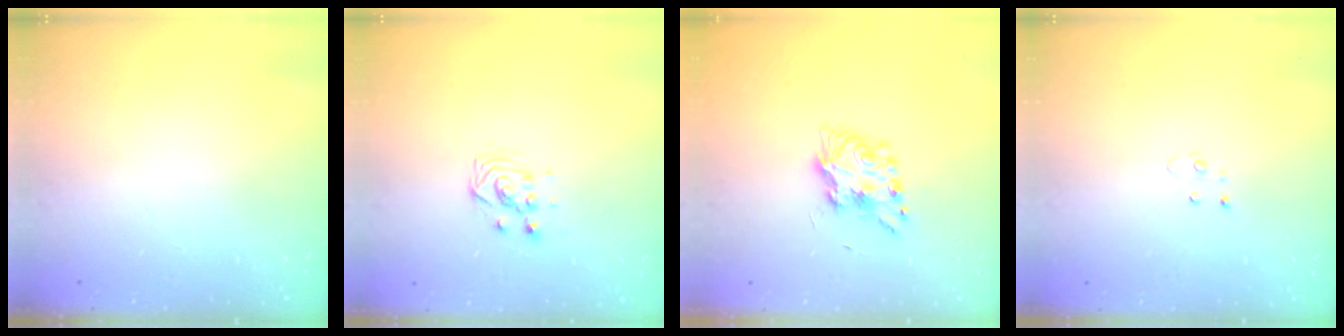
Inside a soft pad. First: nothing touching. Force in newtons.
{"total": 3.3, "press": 3.3, "slide": 0.2}
{"total": 7.6, "press": 7.6, "slide": 0.6}
{"total": 2.6, "press": 2.6, "slide": 0.2}